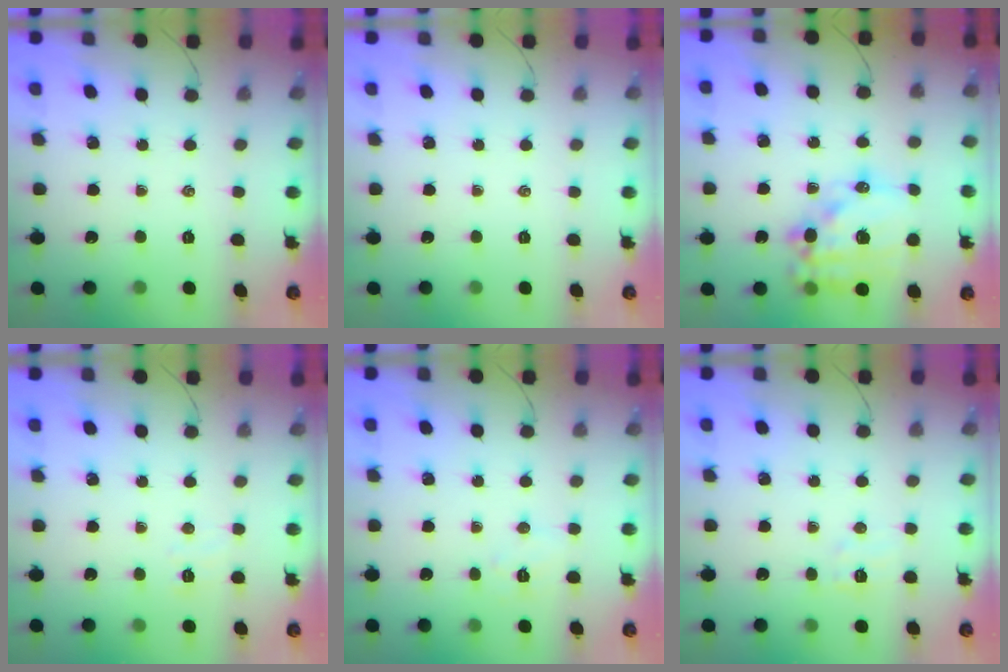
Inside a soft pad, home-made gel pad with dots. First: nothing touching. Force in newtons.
{"total": 0.0}
{"total": 18.7, "press": 18.3, "slide": 4.0}
{"total": 4.2, "press": 4.1, "slide": 0.9}
{"total": 5.1, "press": 5.0, "slide": 1.1}
{"total": 5.6, "press": 5.5, "slide": 1.0}